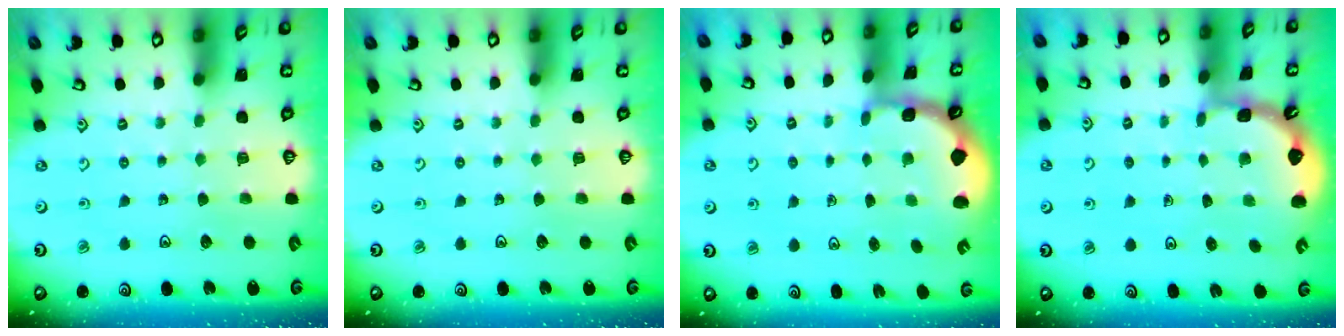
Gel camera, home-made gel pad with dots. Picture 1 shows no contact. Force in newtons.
{"total": 0.0}
{"total": 1.8, "press": 1.7, "slide": 0.5}
{"total": 1.1, "press": 1.1, "slide": 0.1}